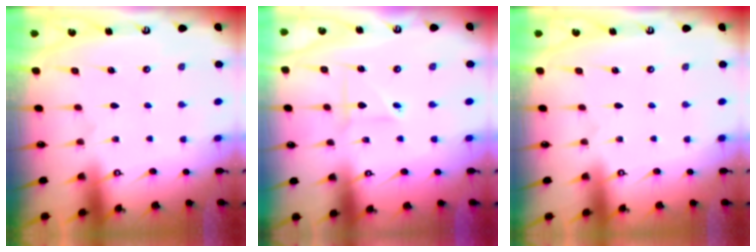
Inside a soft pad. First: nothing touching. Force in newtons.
{"total": 2.5, "press": 2.5, "slide": 0.2}
{"total": 0.0}